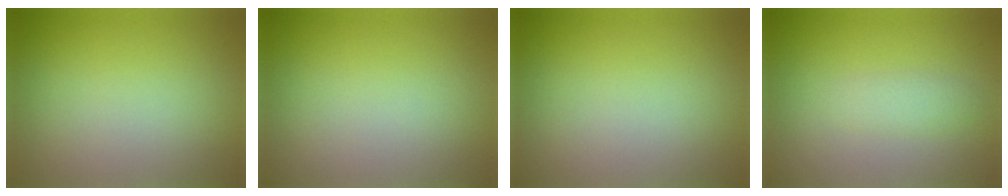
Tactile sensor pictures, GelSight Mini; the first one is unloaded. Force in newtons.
{"total": 0.0}
{"total": 0.0}
{"total": 1.6, "press": 1.6, "slide": 0.1}